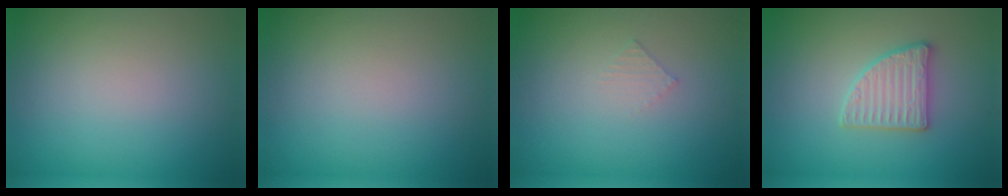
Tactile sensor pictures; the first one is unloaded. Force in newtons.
{"total": 0.0}
{"total": 0.8, "press": 0.8, "slide": 0.1}
{"total": 2.8, "press": 2.8, "slide": 0.4}